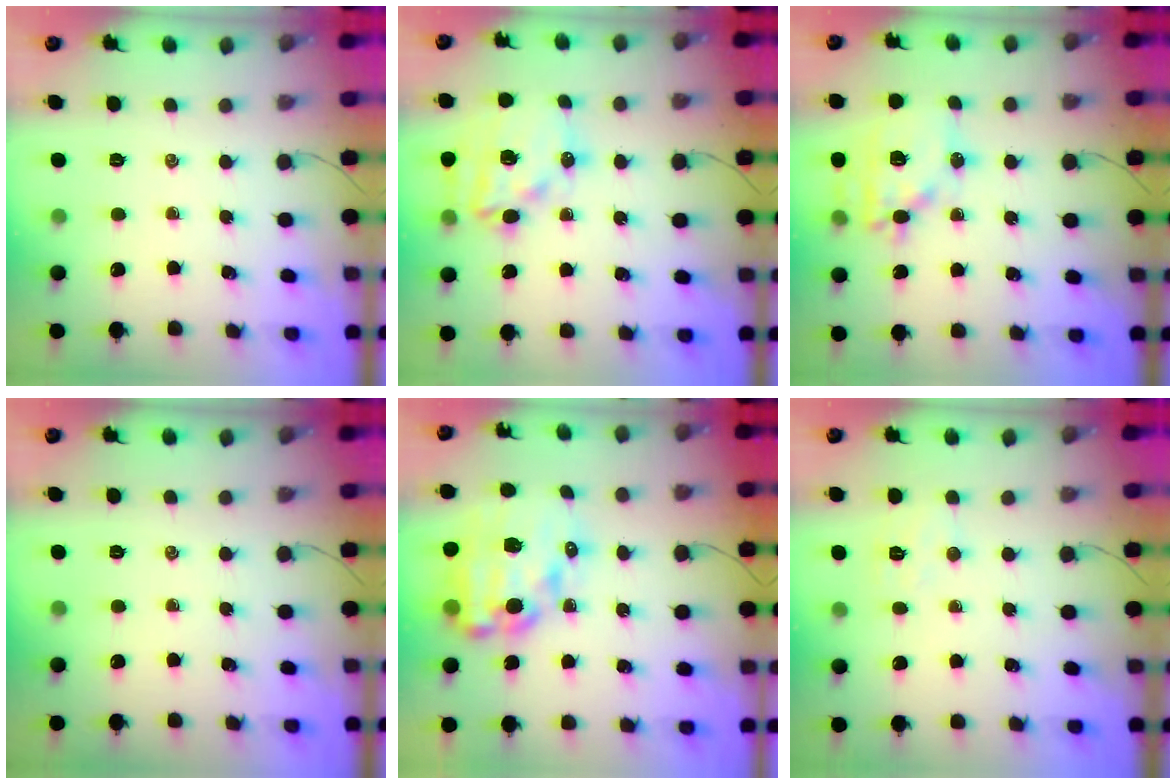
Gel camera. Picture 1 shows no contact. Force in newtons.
{"total": 16.3, "press": 15.9, "slide": 3.7}
{"total": 15.5, "press": 15.3, "slide": 2.4}
{"total": 0.0}
{"total": 17.1, "press": 16.7, "slide": 3.8}
{"total": 6.0, "press": 5.9, "slide": 1.1}